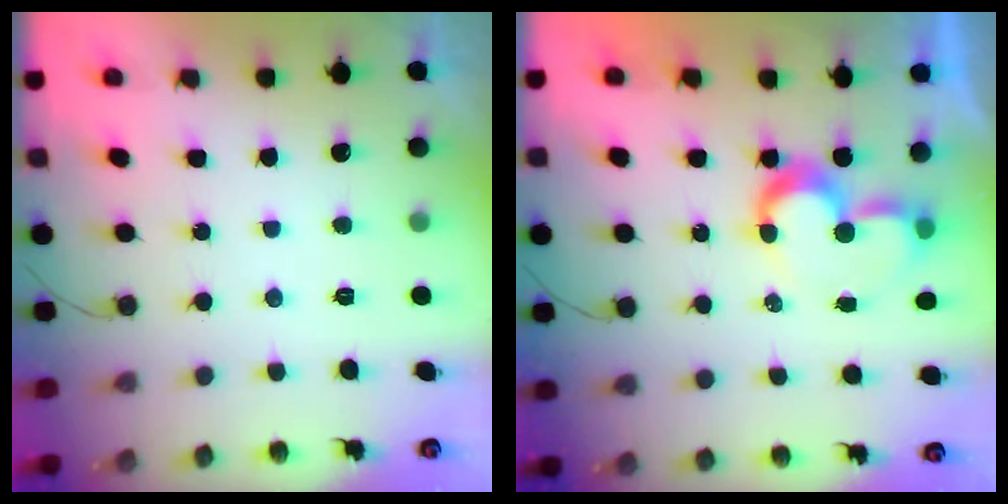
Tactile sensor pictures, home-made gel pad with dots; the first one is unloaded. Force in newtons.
{"total": 9.2, "press": 9.2, "slide": 0.3}